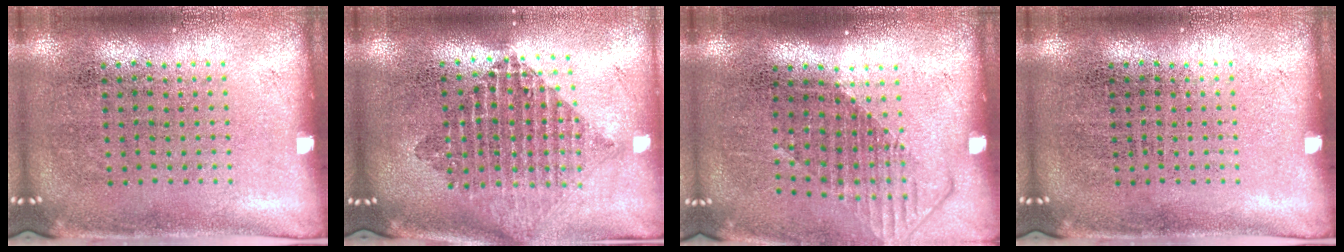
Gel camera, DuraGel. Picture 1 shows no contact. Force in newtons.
{"total": 2.1, "press": 1.7, "slide": 1.2}
{"total": 1.4, "press": 1.1, "slide": 0.9}
{"total": 0.0}